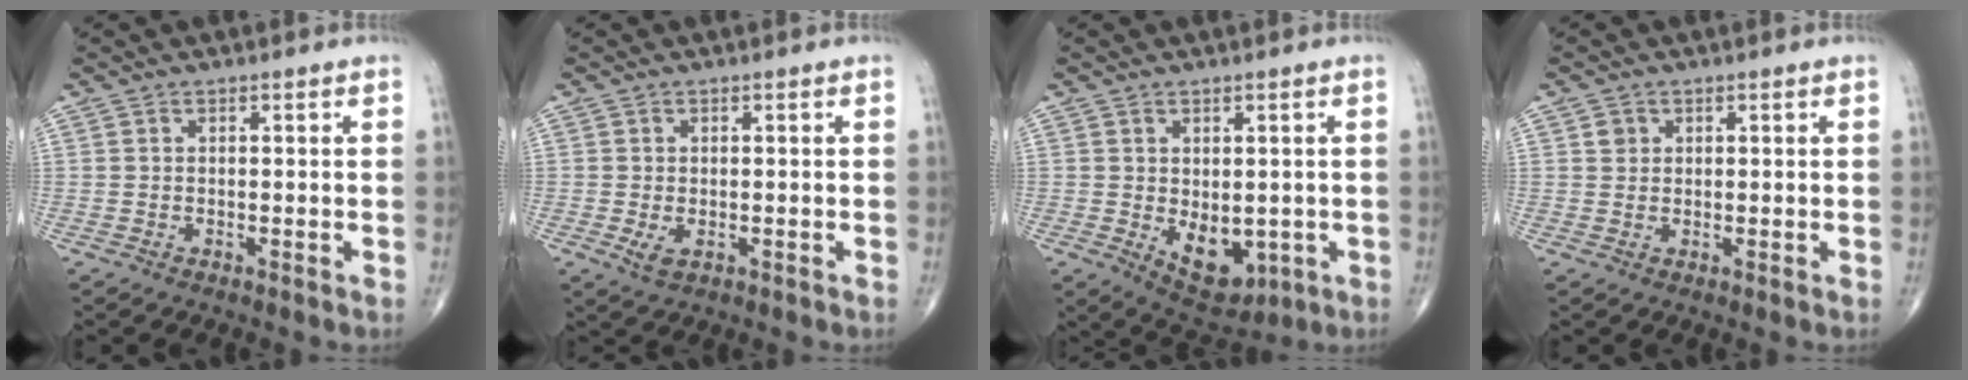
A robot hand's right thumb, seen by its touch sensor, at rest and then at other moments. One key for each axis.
{"total": 2.5, "fx": -0.6, "fy": 1.5, "fz": 1.9, "tx": -0.035, "ty": -0.003, "tz": -0.005}
{"total": 8.3, "fx": -1.6, "fy": 5.1, "fz": 6.4, "tx": -0.071, "ty": -0.009, "tz": -0.003}
{"total": 1.6, "fx": 0.6, "fy": 1.4, "fz": 0.4, "tx": 0.002, "ty": -0.002, "tz": 0.008}